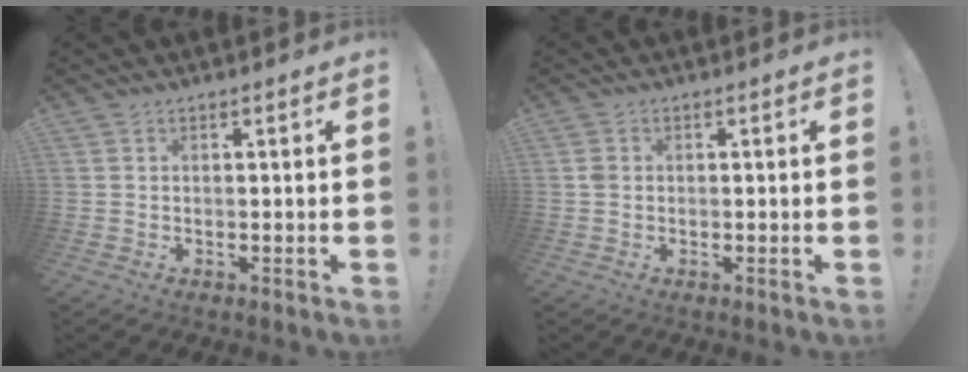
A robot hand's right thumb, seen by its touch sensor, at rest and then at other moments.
{"total": 1.4, "force": [0.2, 1.2, 0.8], "torque": [-0.019, 0.006, 0.005]}